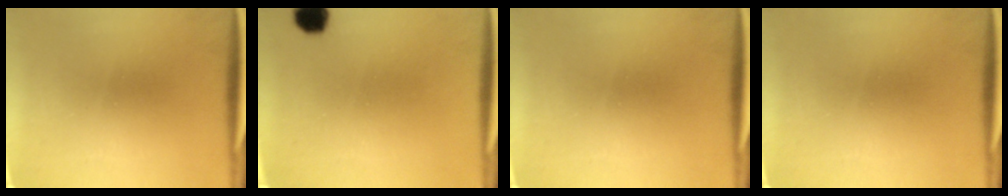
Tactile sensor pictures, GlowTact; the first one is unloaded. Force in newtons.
{"total": 4.4}
{"total": 0.0}
{"total": 0.0}